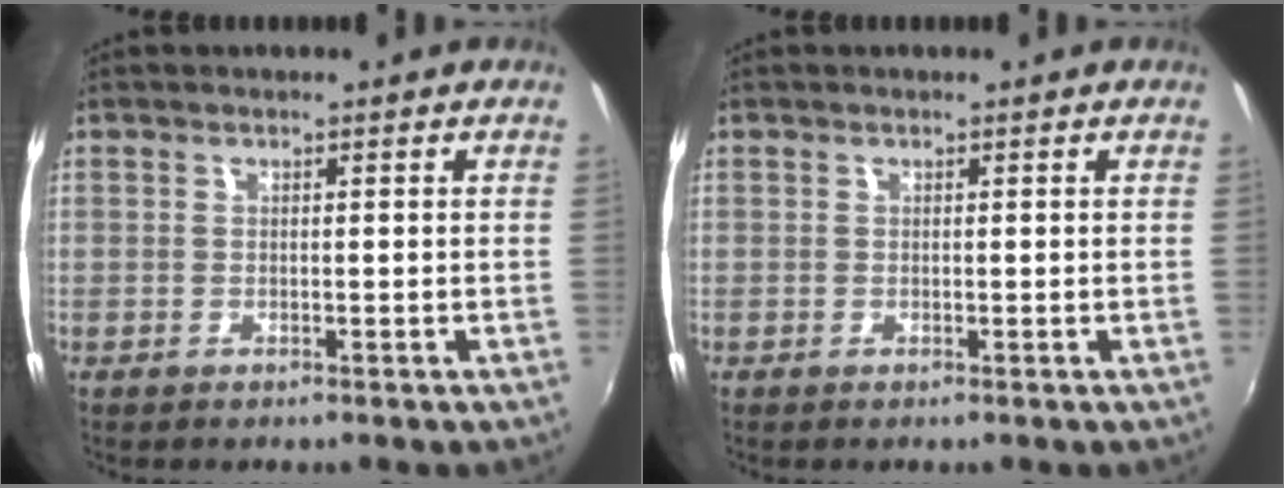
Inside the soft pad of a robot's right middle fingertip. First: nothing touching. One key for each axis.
{"total": 0.0}